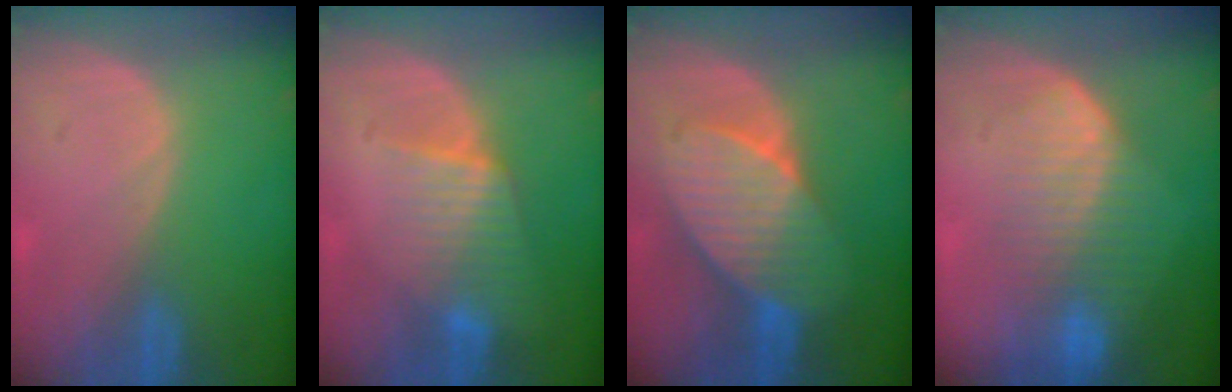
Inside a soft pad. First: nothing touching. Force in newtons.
{"total": 6.4, "press": 5.9, "slide": 2.5}
{"total": 8.2, "press": 8.2, "slide": 0.3}
{"total": 7.9, "press": 7.4, "slide": 2.5}